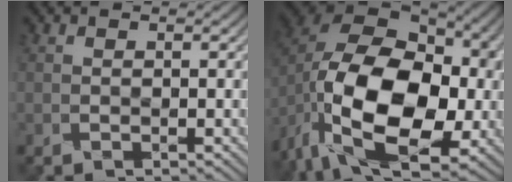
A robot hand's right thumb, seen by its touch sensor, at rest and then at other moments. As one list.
[{"total": 19.3, "force": [-4.6, 12.2, 14.2], "torque": [-0.302, -0.017, -0.071]}]